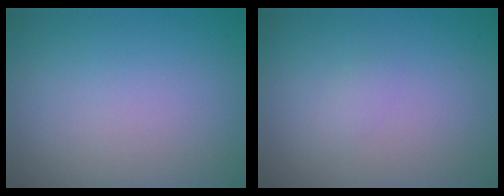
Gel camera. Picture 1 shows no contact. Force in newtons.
{"total": 0.7, "press": 0.7, "slide": 0.1}